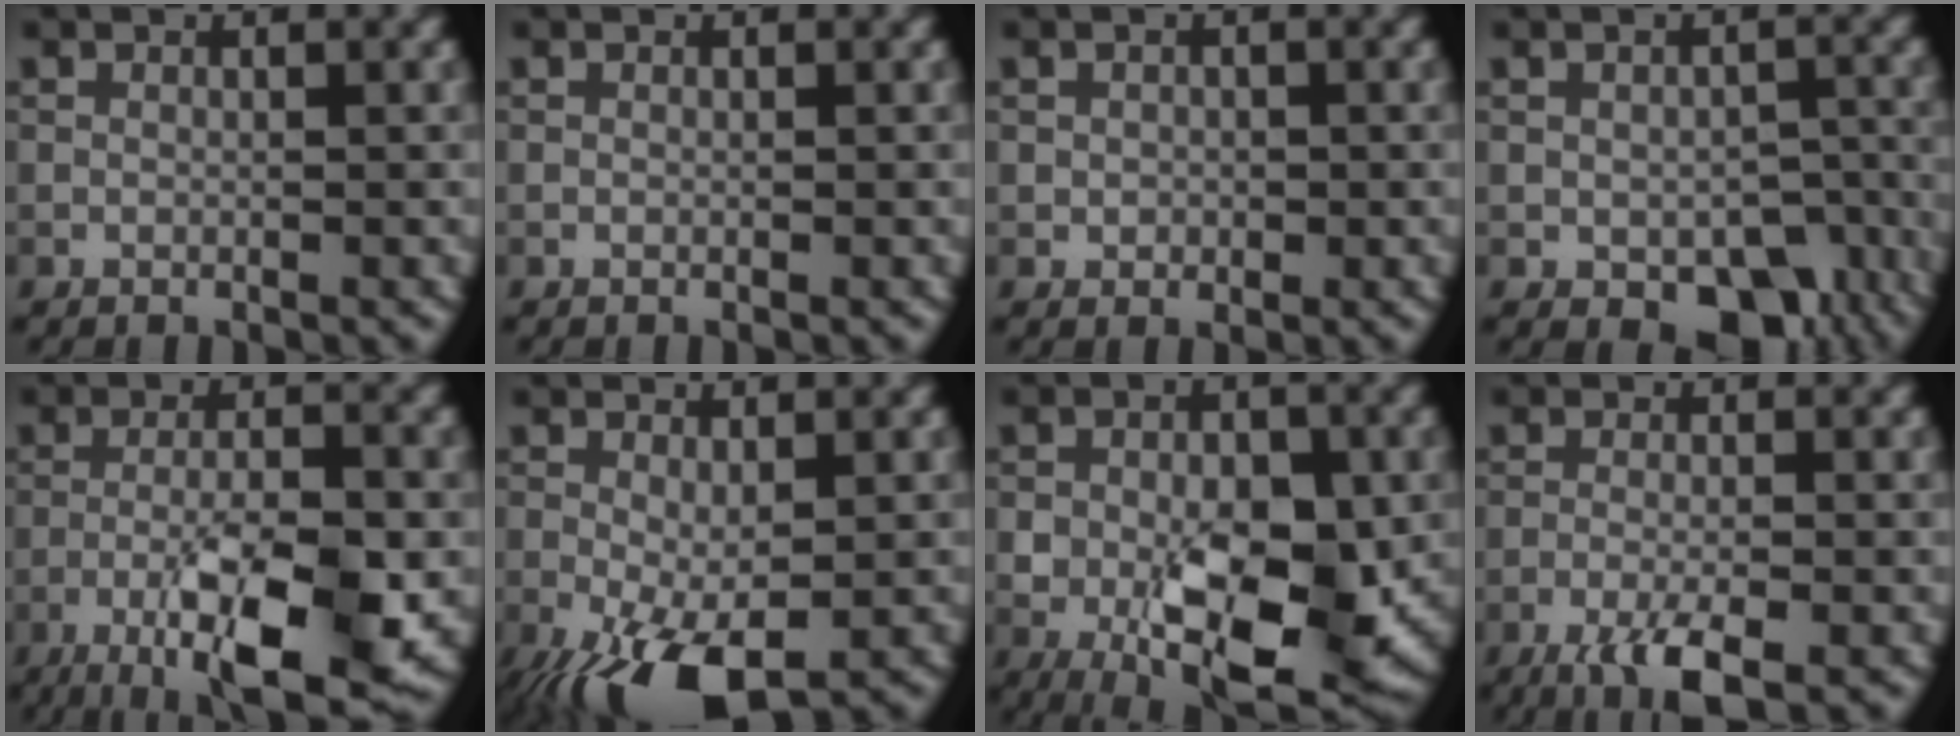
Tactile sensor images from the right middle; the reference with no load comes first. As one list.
[{"total": 0.0}, {"total": 1.0, "force": [0.0, 0.9, 0.4], "torque": [-0.005, -0.003, -0.003]}, {"total": 6.4, "force": [-3.0, 3.9, 4.2], "torque": [-0.051, -0.019, -0.031]}, {"total": 10.0, "force": [-4.3, 2.7, 8.6], "torque": [-0.142, -0.004, -0.072]}, {"total": 7.1, "force": [-3.3, 3.0, 5.6], "torque": [-0.125, -0.021, -0.049]}, {"total": 11.8, "force": [-3.2, 6.1, 9.5], "torque": [-0.138, -0.017, -0.047]}, {"total": 4.2, "force": [-2.5, 0.9, 3.2], "torque": [-0.064, -0.003, -0.051]}]